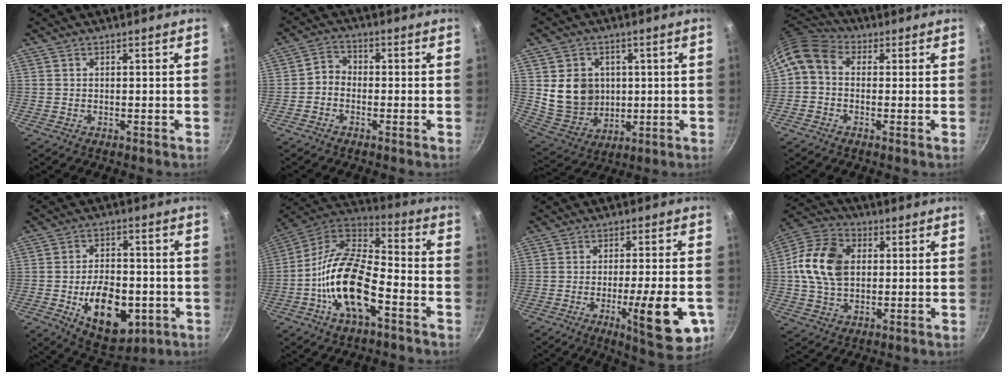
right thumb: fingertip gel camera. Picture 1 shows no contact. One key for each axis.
{"total": 3.0, "fx": -1.3, "fy": 2.3, "fz": 1.3, "tx": -0.020, "ty": 0.023, "tz": -0.035}
{"total": 11.7, "fx": 1.4, "fy": 10.0, "fz": 6.0, "tx": -0.078, "ty": -0.011, "tz": 0.044}
{"total": 7.7, "fx": 0.5, "fy": 5.9, "fz": 4.9, "tx": -0.097, "ty": 0.030, "tz": -0.011}
{"total": 16.0, "fx": -4.3, "fy": 9.6, "fz": 12.0, "tx": -0.149, "ty": 0.011, "tz": -0.053}
{"total": 18.8, "fx": -6.7, "fy": 8.6, "fz": 15.3, "tx": -0.276, "ty": 0.051, "tz": -0.143}
{"total": 15.2, "fx": -4.9, "fy": 3.6, "fz": 13.9, "tx": -0.173, "ty": 0.008, "tz": -0.064}
{"total": 13.9, "fx": 1.6, "fy": 9.9, "fz": 9.6, "tx": -0.161, "ty": 0.015, "tz": 0.014}